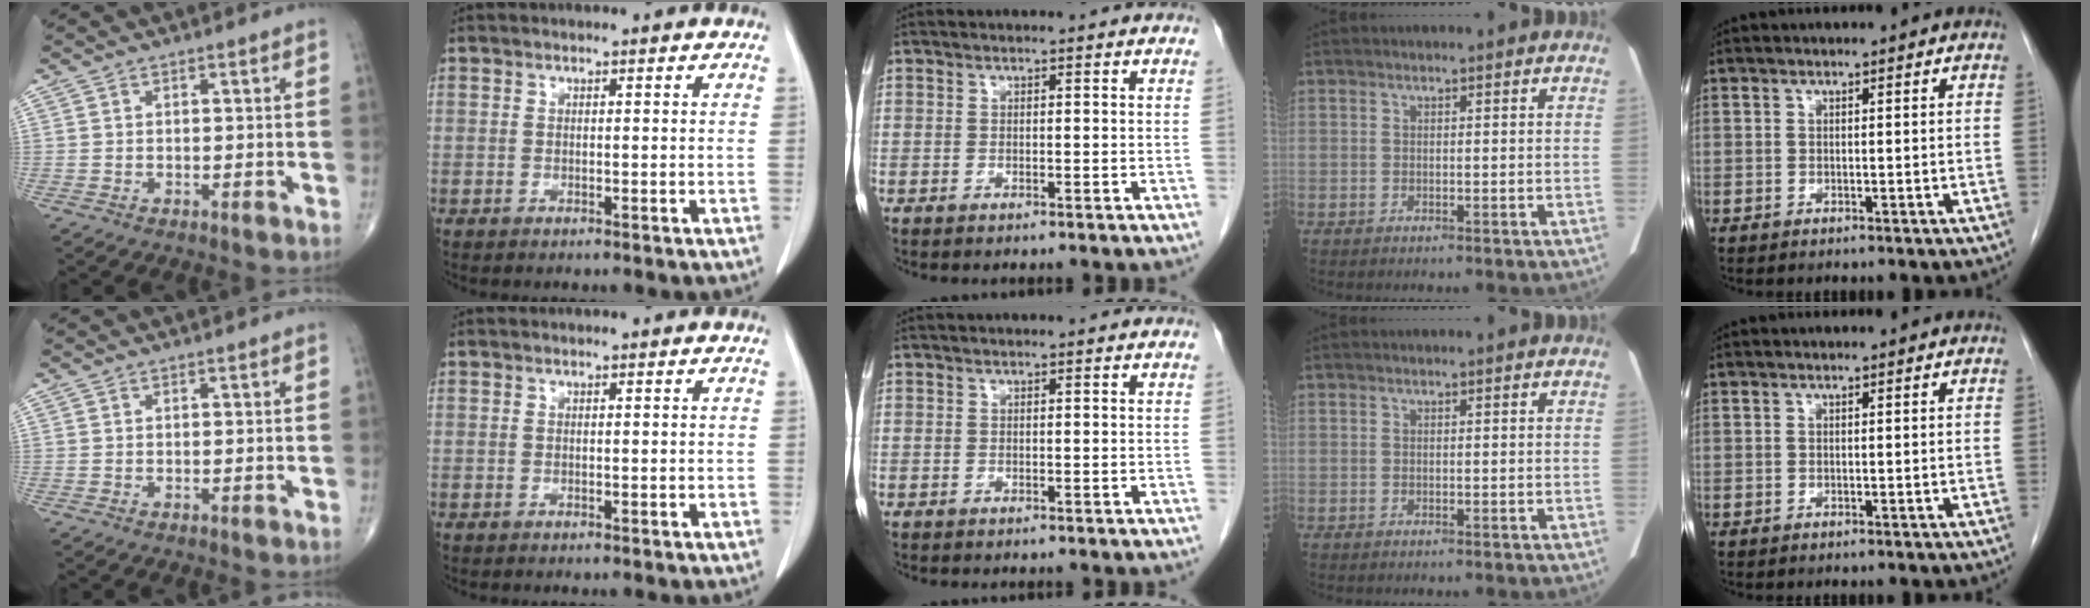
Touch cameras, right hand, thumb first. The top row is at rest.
{}